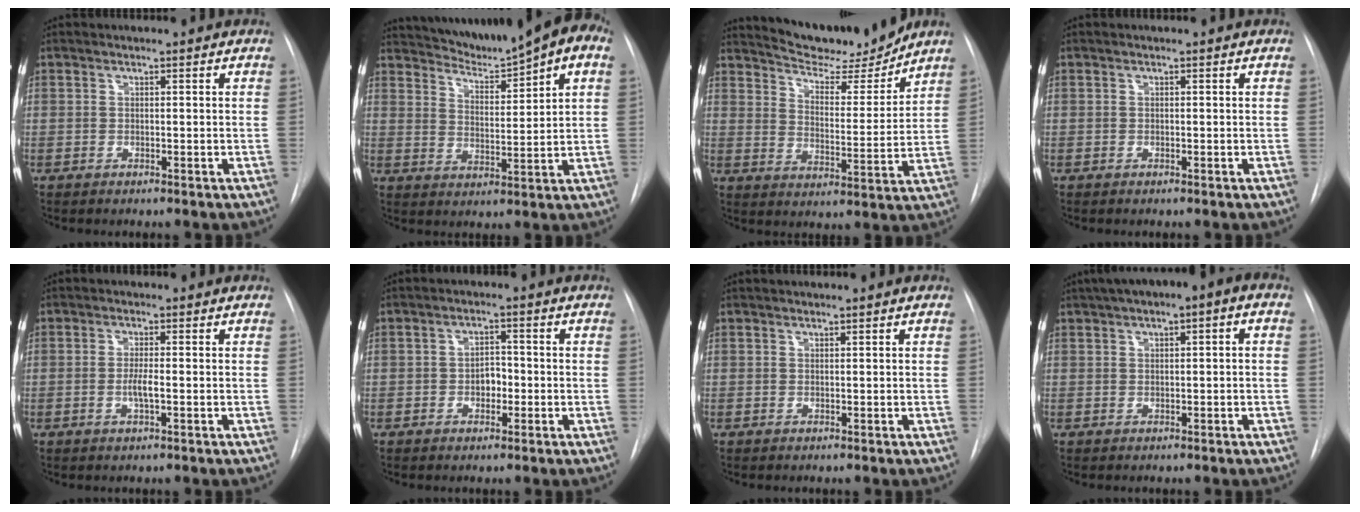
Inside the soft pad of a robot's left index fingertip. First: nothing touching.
{"total": 12.7, "force": [10.2, 0.9, 7.5], "torque": [-0.117, 0.004, 0.150]}
{"total": 13.6, "force": [12.8, 1.4, 4.5], "torque": [-0.073, -0.022, 0.196]}
{"total": 0.0}
{"total": 2.4, "force": [-0.6, 0.2, 2.3], "torque": [-0.046, -0.004, -0.012]}
{"total": 2.9, "force": [-0.8, 1.9, 2.1], "torque": [-0.027, 0.006, -0.015]}
{"total": 0.0}
{"total": 7.2, "force": [2.9, 2.0, 6.3], "torque": [-0.094, 0.035, 0.036]}